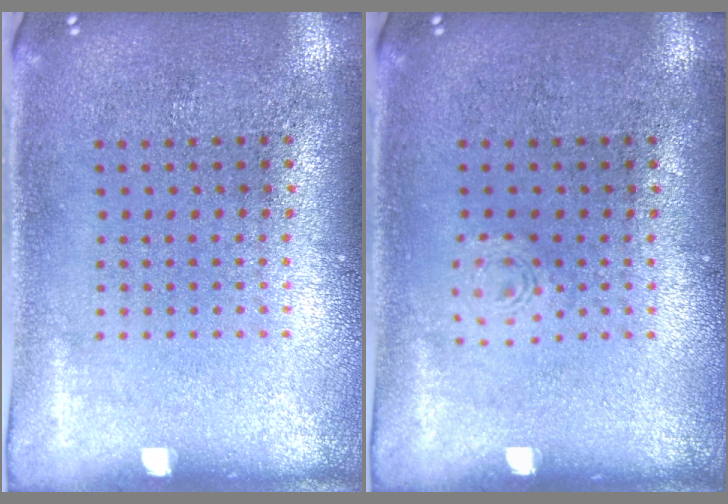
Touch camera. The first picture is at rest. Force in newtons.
{"total": 0.6, "press": 0.6, "slide": 0.1}